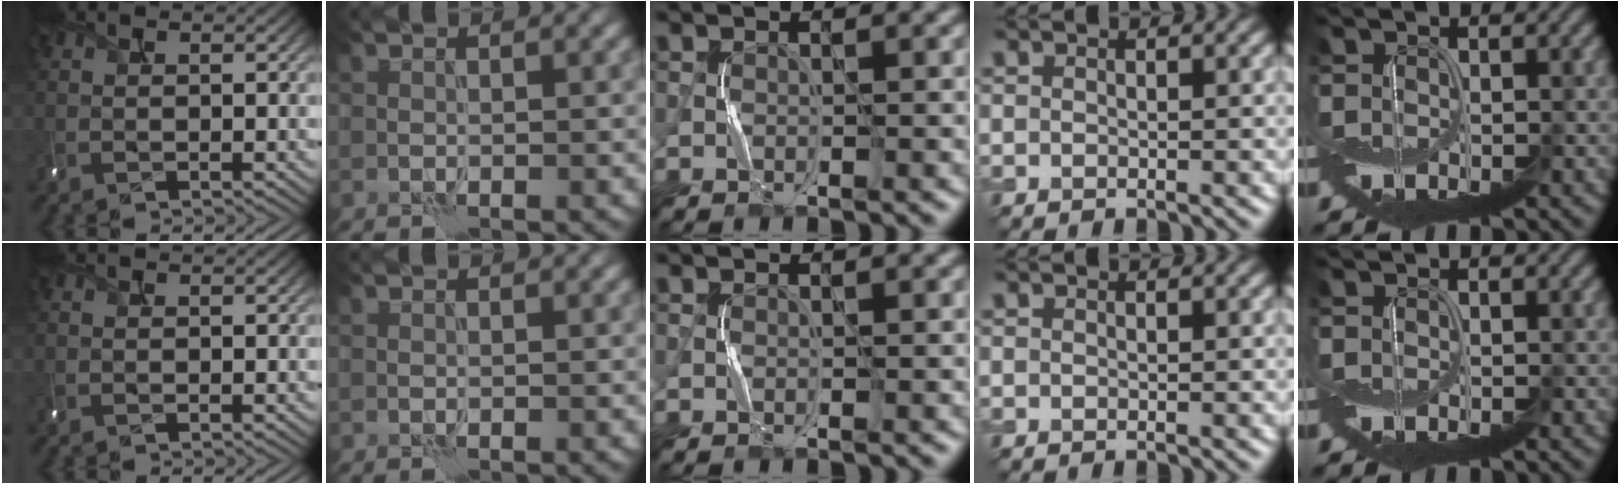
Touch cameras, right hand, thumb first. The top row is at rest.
{}